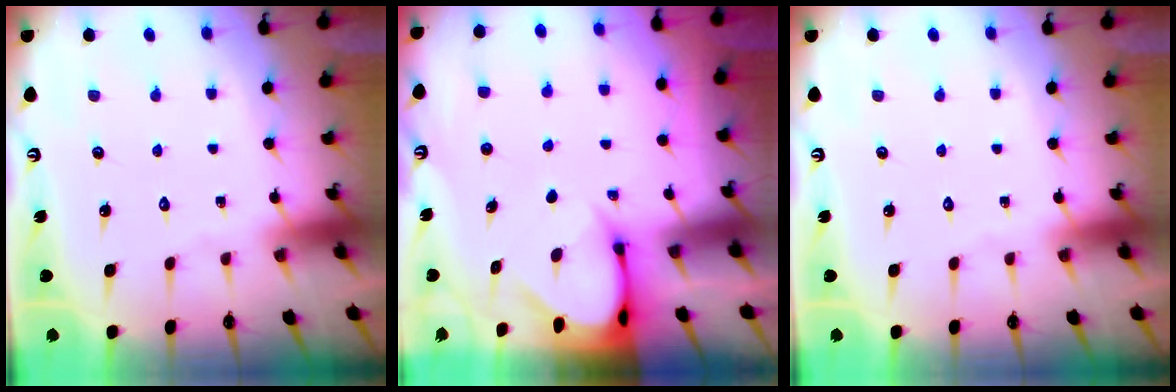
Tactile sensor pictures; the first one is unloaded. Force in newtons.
{"total": 3.3, "press": 3.3, "slide": 0.2}
{"total": 0.0}